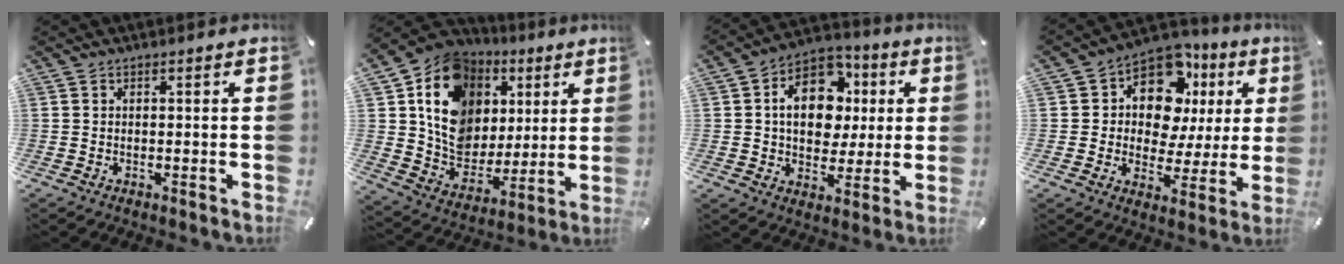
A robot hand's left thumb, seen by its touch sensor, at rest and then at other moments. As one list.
[{"total": 17.1, "force": [5.3, 14.4, 7.5], "torque": [-0.133, -0.028, 0.106]}, {"total": 14.7, "force": [2.3, 11.3, 9.2], "torque": [-0.155, 0.002, 0.044]}, {"total": 13.7, "force": [6.4, 9.3, 7.8], "torque": [-0.122, -0.047, 0.115]}]